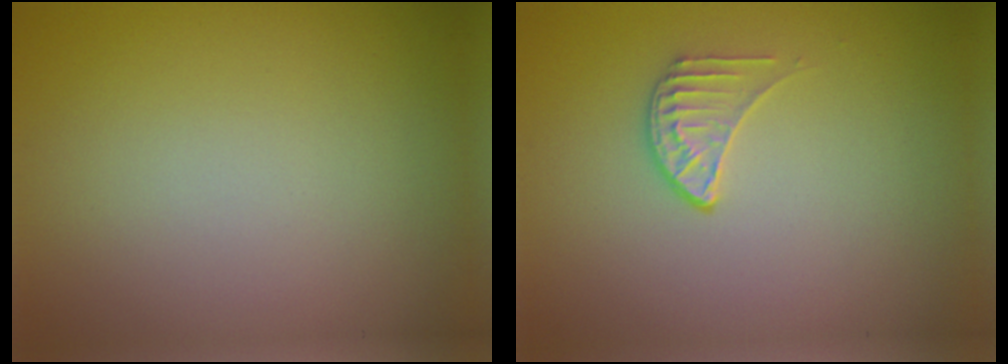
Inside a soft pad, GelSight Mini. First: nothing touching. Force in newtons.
{"total": 1.6, "press": 1.0, "slide": 1.2}